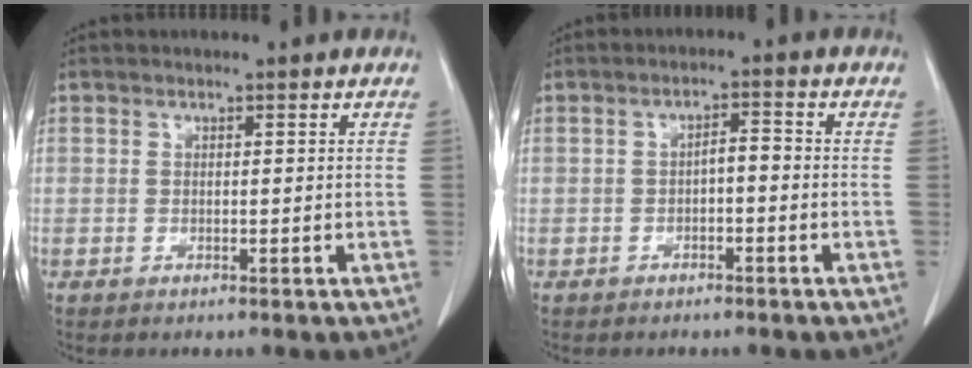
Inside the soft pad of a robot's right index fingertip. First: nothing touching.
{"total": 2.4, "force": [-0.7, 0.8, 2.2], "torque": [-0.035, 0.009, -0.011]}